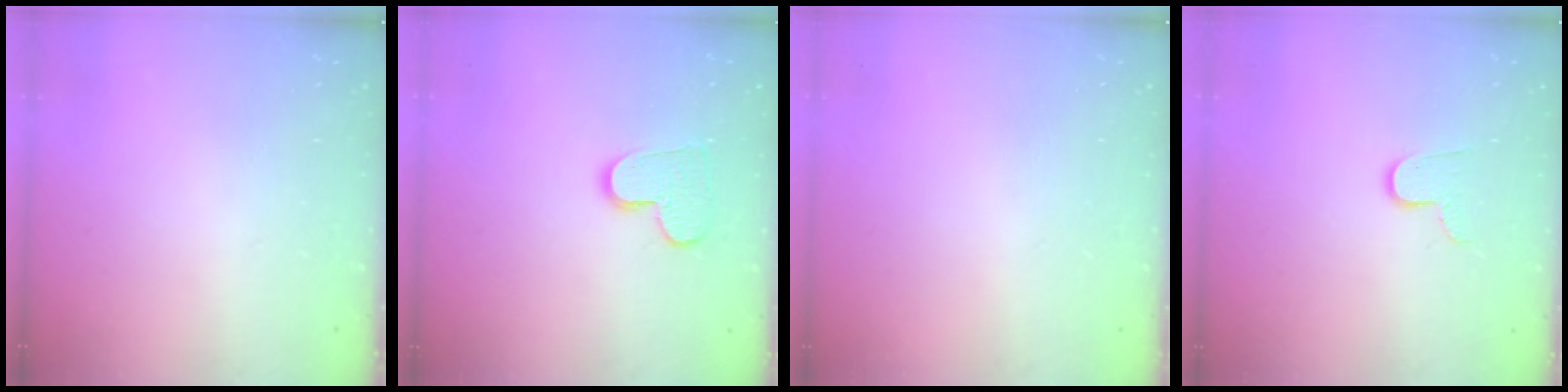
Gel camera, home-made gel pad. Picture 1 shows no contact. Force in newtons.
{"total": 9.4, "press": 9.4, "slide": 0.6}
{"total": 0.8, "press": 0.8, "slide": 0.1}
{"total": 7.6, "press": 7.6, "slide": 0.6}